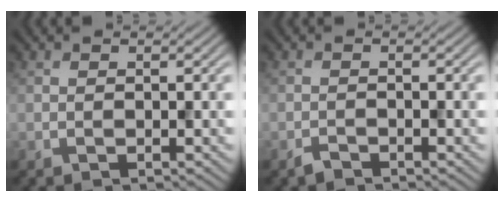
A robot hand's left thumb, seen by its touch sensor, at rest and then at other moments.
{"total": 1.2, "force": [-1.0, 0.3, 0.4], "torque": [-0.007, 0.000, -0.023]}